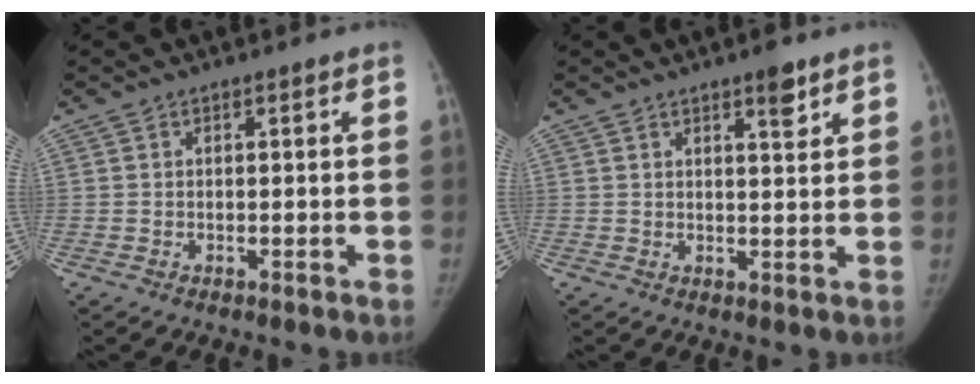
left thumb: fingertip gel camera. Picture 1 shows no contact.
{"total": 3.8, "force": [2.5, 1.0, 2.6], "torque": [-0.030, -0.015, 0.036]}